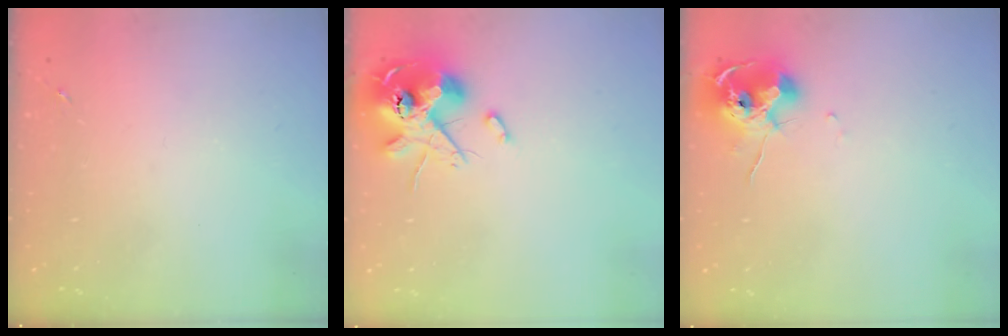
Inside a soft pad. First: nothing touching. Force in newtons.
{"total": 14.2, "press": 14.0, "slide": 2.0}
{"total": 10.4, "press": 10.3, "slide": 1.2}